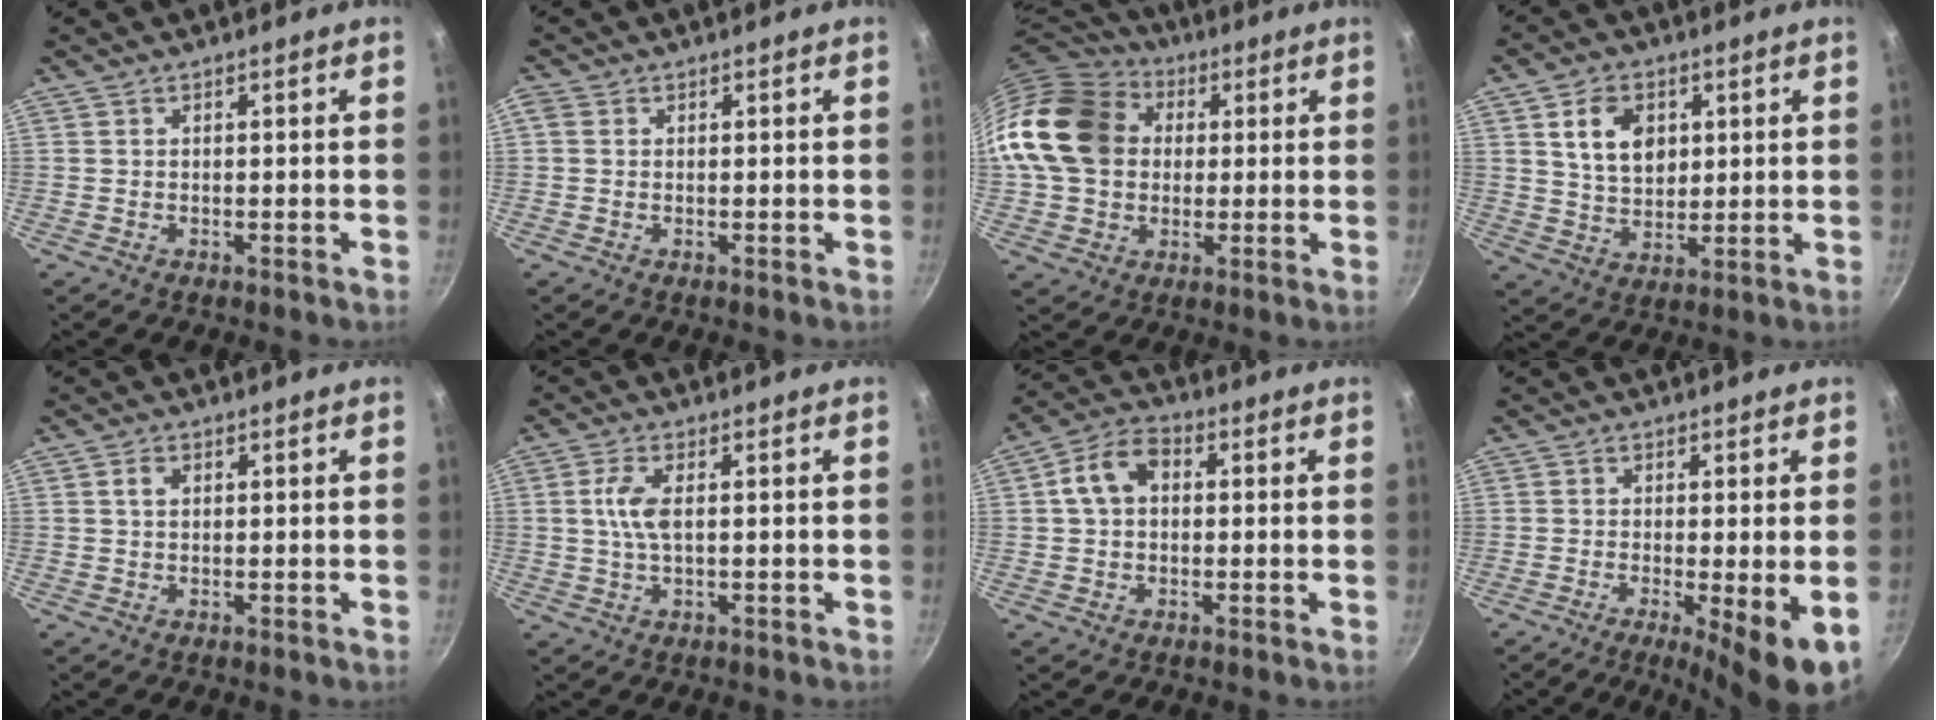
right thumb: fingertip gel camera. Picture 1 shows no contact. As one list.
[{"total": 1.6, "force": [0.3, 1.4, 0.8], "torque": [-0.015, 0.003, 0.001]}, {"total": 20.3, "force": [3.0, 16.3, 11.8], "torque": [-0.213, 0.035, 0.045]}, {"total": 9.2, "force": [2.9, 6.6, 5.7], "torque": [-0.075, -0.012, 0.054]}, {"total": 1.7, "force": [0.5, 1.3, 1.1], "torque": [-0.014, 0.004, 0.007]}, {"total": 4.8, "force": [0.6, 1.9, 4.4], "torque": [-0.097, 0.005, 0.010]}, {"total": 8.1, "force": [1.1, 5.8, 5.5], "torque": [-0.085, 0.025, 0.006]}, {"total": 7.7, "force": [-1.9, 1.2, 7.4], "torque": [-0.111, -0.011, -0.025]}]